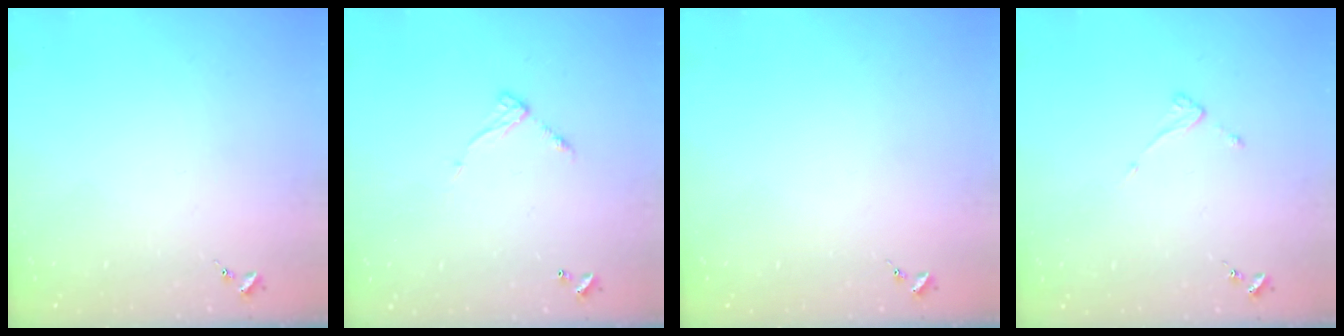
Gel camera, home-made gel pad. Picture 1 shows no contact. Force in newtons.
{"total": 7.1, "press": 7.1, "slide": 0.5}
{"total": 0.0}
{"total": 3.8, "press": 3.7, "slide": 0.2}